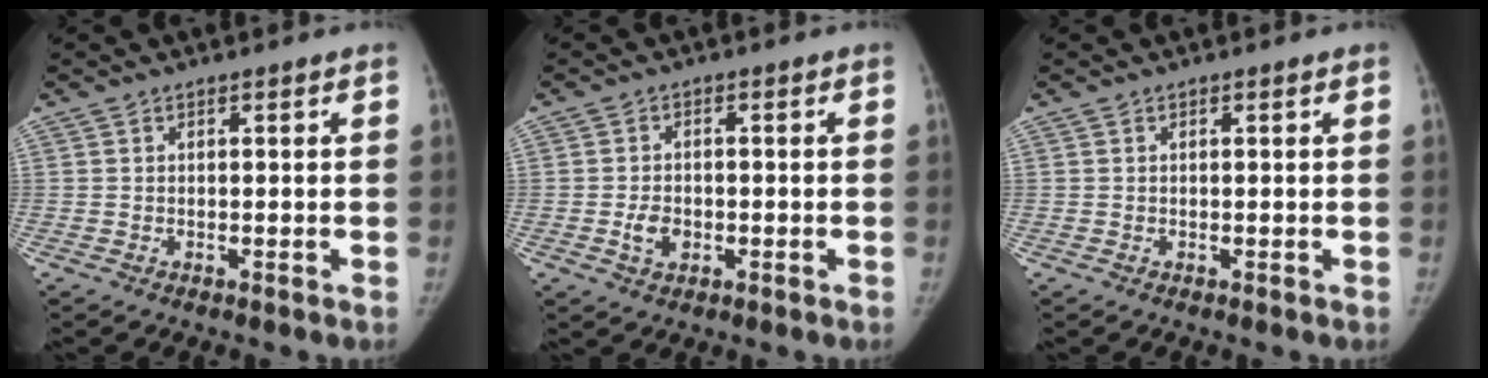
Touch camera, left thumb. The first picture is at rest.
{"total": 3.7, "force": [-1.0, 2.8, 2.3], "torque": [-0.035, 0.003, -0.015]}
{"total": 0.0}